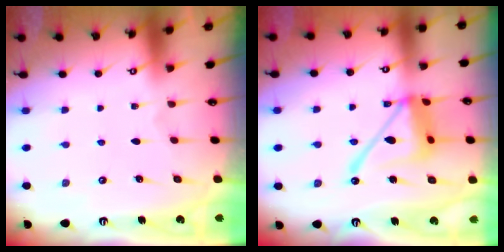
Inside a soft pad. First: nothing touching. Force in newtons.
{"total": 15.7, "press": 15.7, "slide": 1.6}